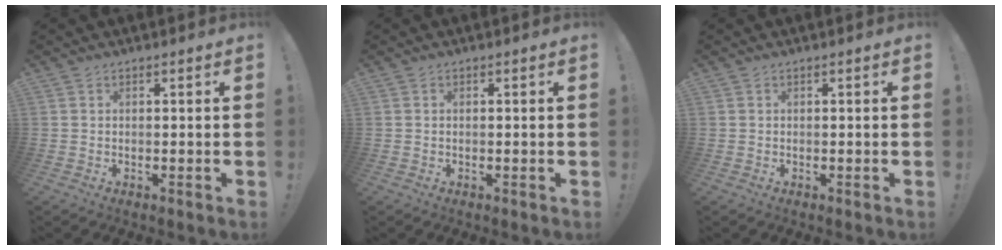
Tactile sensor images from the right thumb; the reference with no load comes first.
{"total": 0.0}
{"total": 0.0}